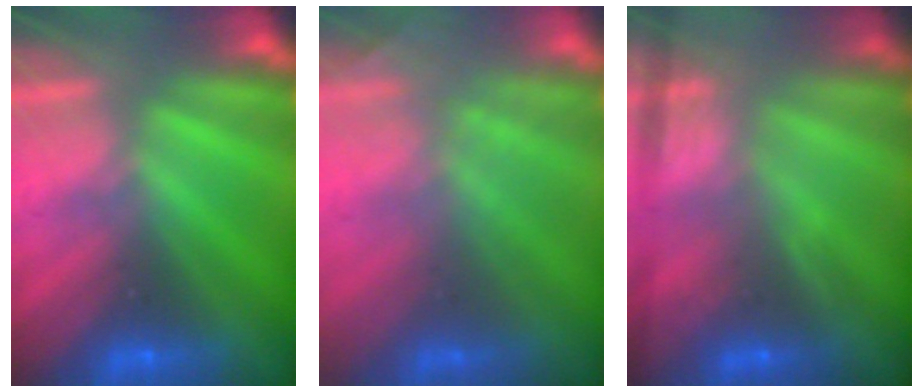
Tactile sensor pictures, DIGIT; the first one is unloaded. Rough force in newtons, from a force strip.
{"total": 1.8}
{"total": 3.3}